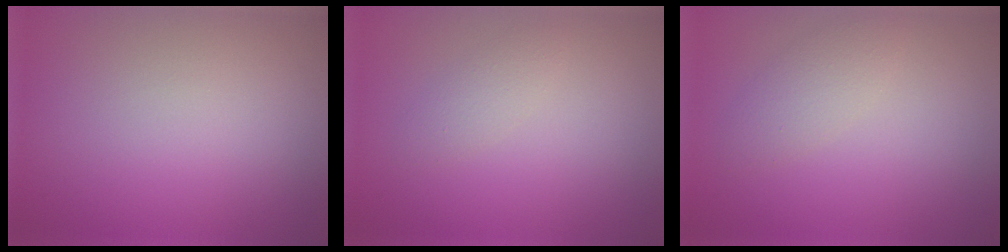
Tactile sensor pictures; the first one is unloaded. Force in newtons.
{"total": 1.3, "press": 1.3, "slide": 0.1}
{"total": 1.9, "press": 1.9, "slide": 0.0}